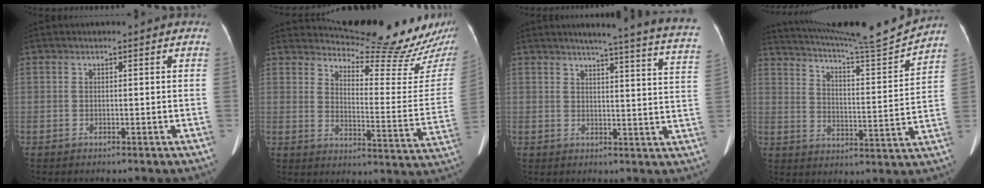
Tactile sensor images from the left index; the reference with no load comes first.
{"total": 16.2, "force": [15.9, 0.5, 3.1], "torque": [-0.045, -0.102, 0.194]}
{"total": 20.1, "force": [18.0, -0.9, 9.0], "torque": [-0.117, -0.069, 0.196]}
{"total": 16.1, "force": [15.3, -2.3, 4.2], "torque": [-0.084, -0.051, 0.229]}